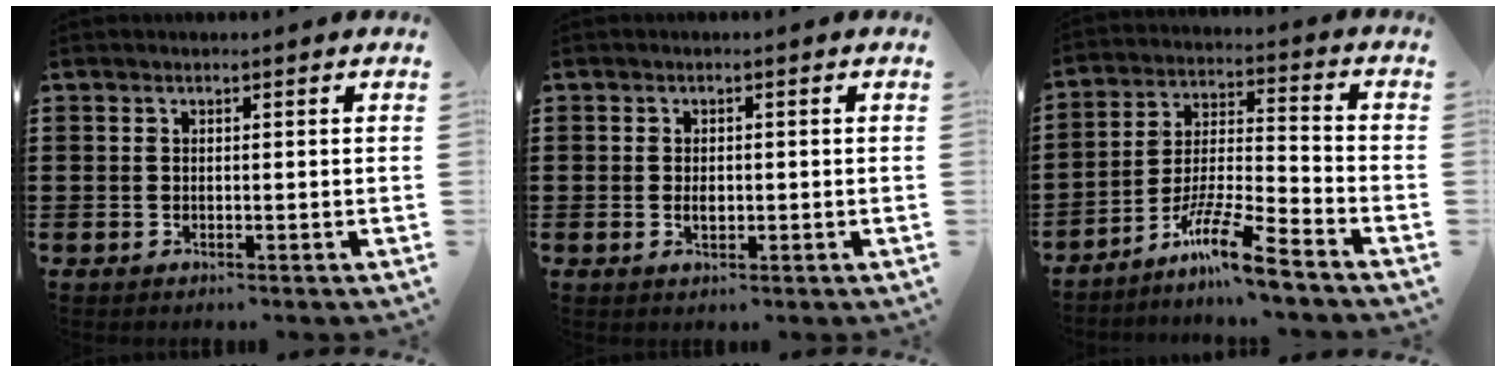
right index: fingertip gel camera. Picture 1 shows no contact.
{"total": 1.7, "force": [-0.2, 0.9, 1.4], "torque": [-0.028, 0.003, -0.003]}
{"total": 10.3, "force": [-8.0, 0.6, 6.4], "torque": [-0.123, 0.009, -0.156]}